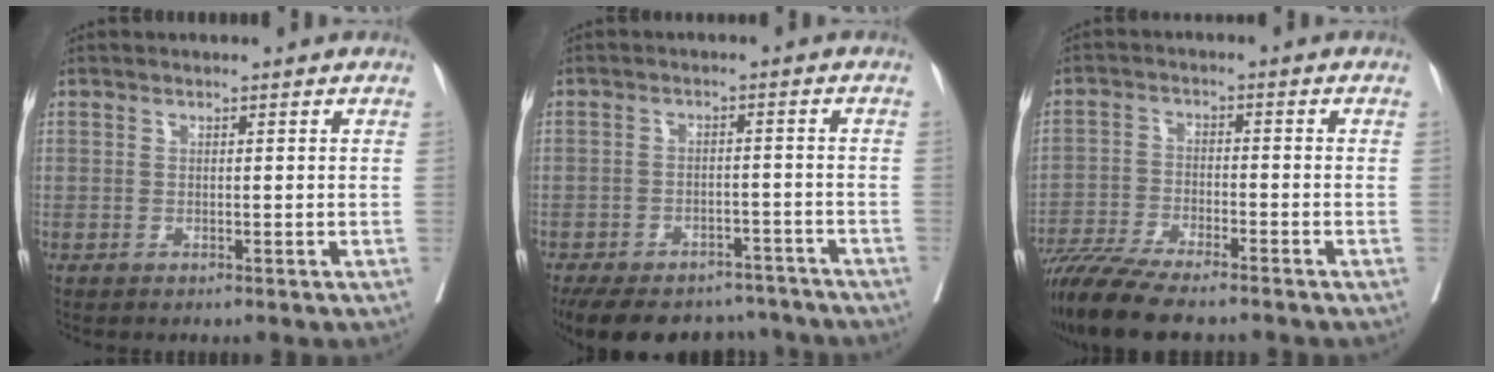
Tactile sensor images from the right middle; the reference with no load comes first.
{"total": 16.6, "force": [-13.8, 7.2, 5.7], "torque": [-0.130, 0.003, -0.183]}
{"total": 11.7, "force": [-9.8, 1.4, 6.1], "torque": [-0.102, -0.025, -0.165]}